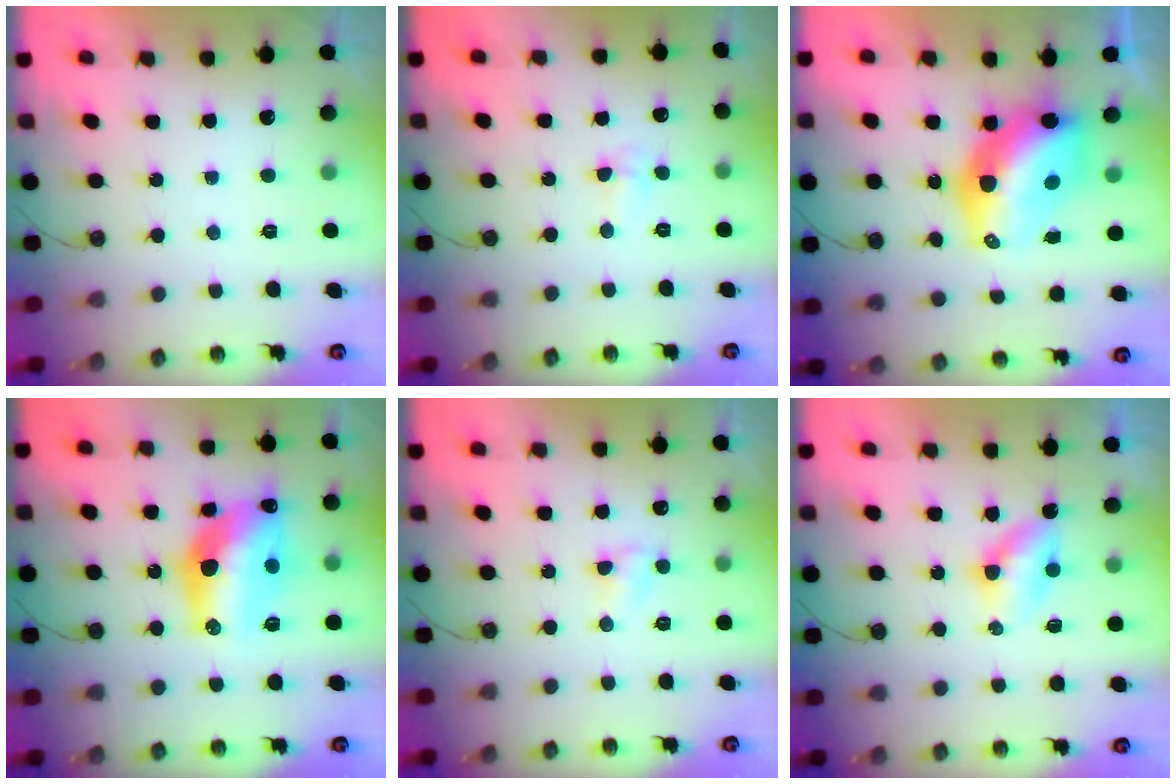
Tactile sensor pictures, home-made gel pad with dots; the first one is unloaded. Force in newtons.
{"total": 3.0, "press": 2.9, "slide": 0.7}
{"total": 13.8, "press": 13.7, "slide": 1.1}
{"total": 17.3, "press": 16.7, "slide": 4.5}
{"total": 3.7, "press": 3.6, "slide": 0.5}
{"total": 6.1, "press": 4.8, "slide": 3.7}